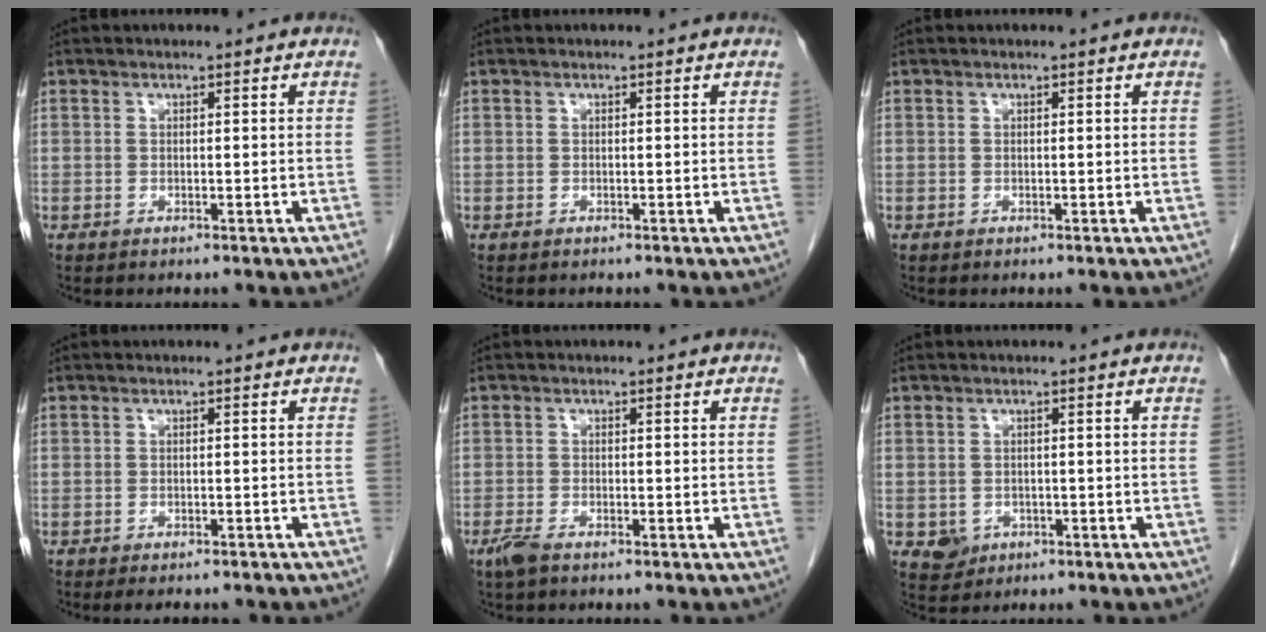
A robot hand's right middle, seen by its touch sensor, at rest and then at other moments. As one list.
[{"total": 0.0}, {"total": 0.0}, {"total": 5.1, "force": [-4.4, 1.4, 2.2], "torque": [-0.023, -0.005, -0.051]}, {"total": 2.3, "force": [-1.6, 0.6, 1.5], "torque": [-0.037, -0.005, -0.031]}, {"total": 2.7, "force": [-0.9, 2.4, 0.8], "torque": [-0.011, 0.003, -0.007]}]